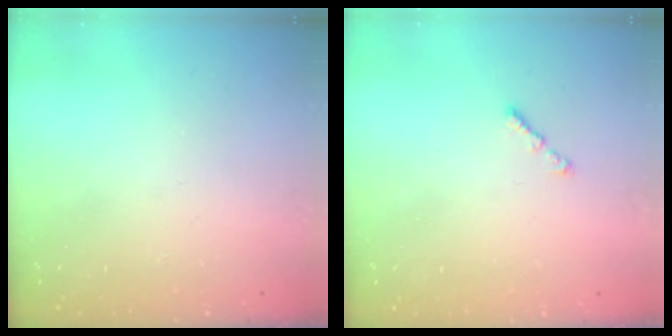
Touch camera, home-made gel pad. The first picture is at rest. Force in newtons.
{"total": 1.0, "press": 0.9, "slide": 0.5}